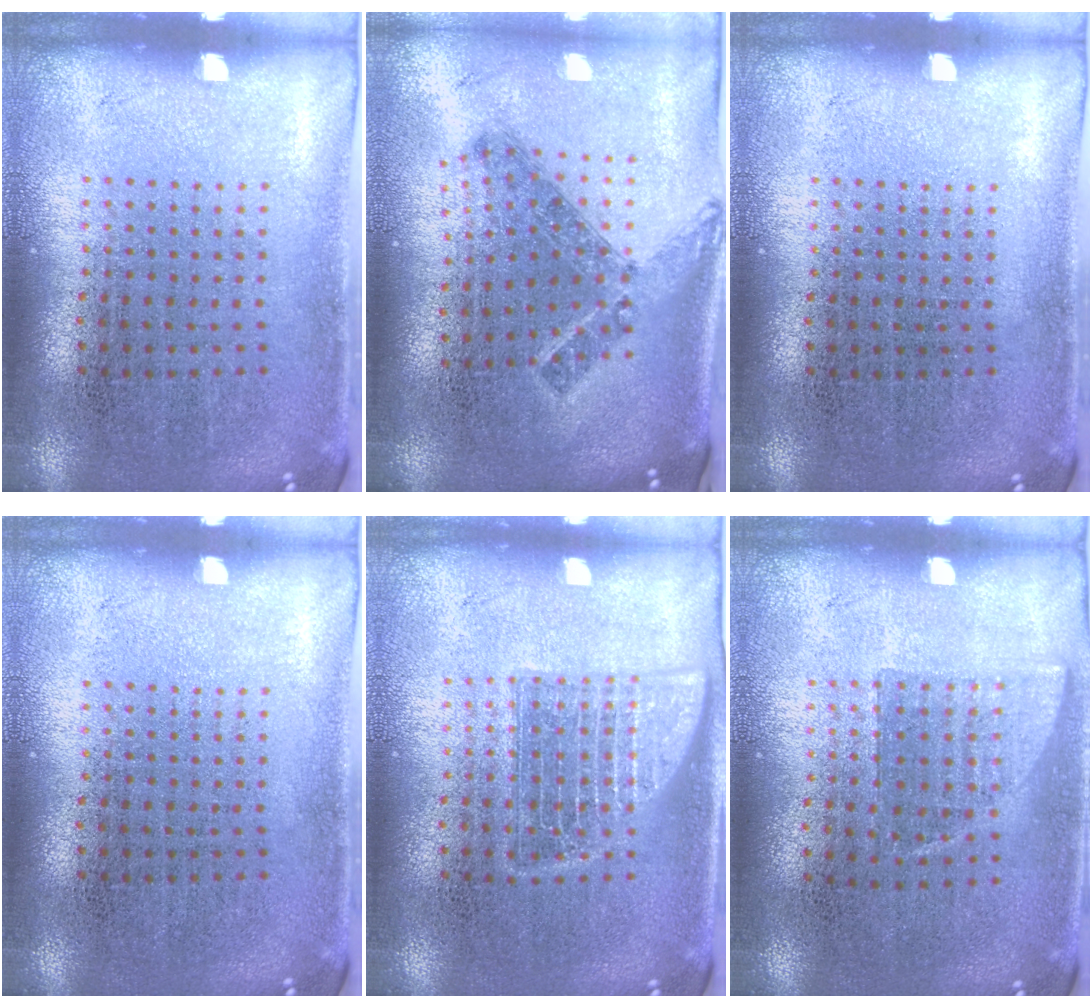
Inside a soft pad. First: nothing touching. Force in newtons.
{"total": 1.0, "press": 0.9, "slide": 0.6}
{"total": 0.0}
{"total": 0.0}
{"total": 2.5, "press": 2.5, "slide": 0.3}
{"total": 0.8, "press": 0.7, "slide": 0.3}